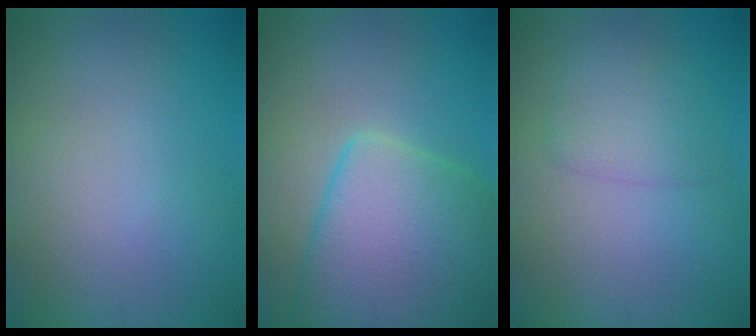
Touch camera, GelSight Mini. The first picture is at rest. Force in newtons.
{"total": 7.5, "press": 7.5, "slide": 0.4}
{"total": 2.3, "press": 2.3, "slide": 0.1}